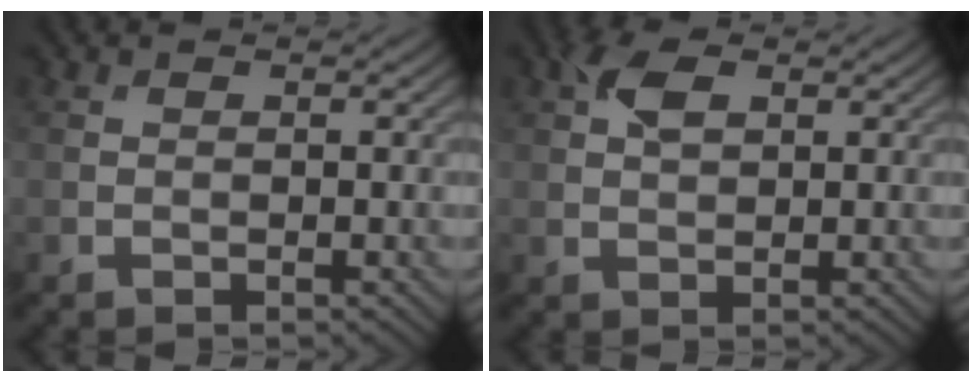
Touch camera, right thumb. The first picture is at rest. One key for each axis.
{"total": 3.6, "fx": 1.4, "fy": 2.1, "fz": 2.6, "tx": -0.057, "ty": 0.007, "tz": 0.024}